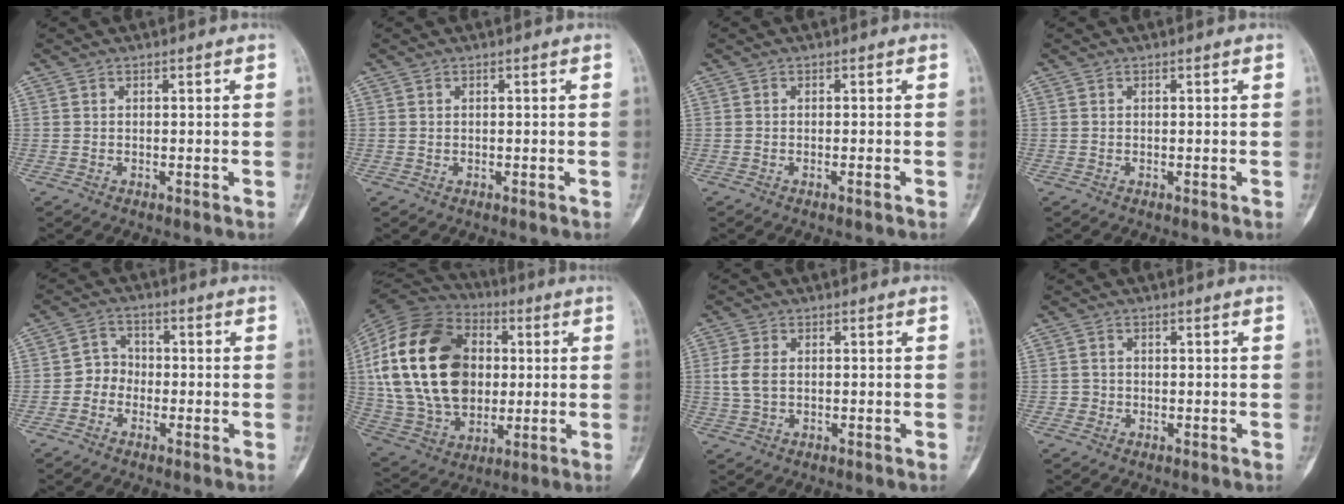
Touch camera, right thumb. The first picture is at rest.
{"total": 0.0}
{"total": 0.6, "force": [-0.3, 0.0, 0.5], "torque": [-0.011, 0.000, -0.003]}
{"total": 0.0}
{"total": 4.1, "force": [-1.5, 3.6, 1.3], "torque": [0.006, 0.017, -0.041]}
{"total": 27.8, "force": [3.4, 19.4, 19.7], "torque": [-0.385, 0.007, 0.070]}
{"total": 4.1, "force": [0.2, 2.7, 3.1], "torque": [-0.071, 0.003, 0.003]}
{"total": 1.2, "force": [-0.4, 1.2, 0.1], "torque": [0.007, 0.007, -0.009]}